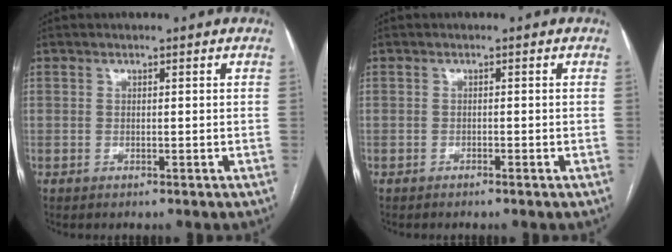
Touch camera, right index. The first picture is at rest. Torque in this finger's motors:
{"motor_torque": [-0.70, -0.60, -0.09, -0.01]}